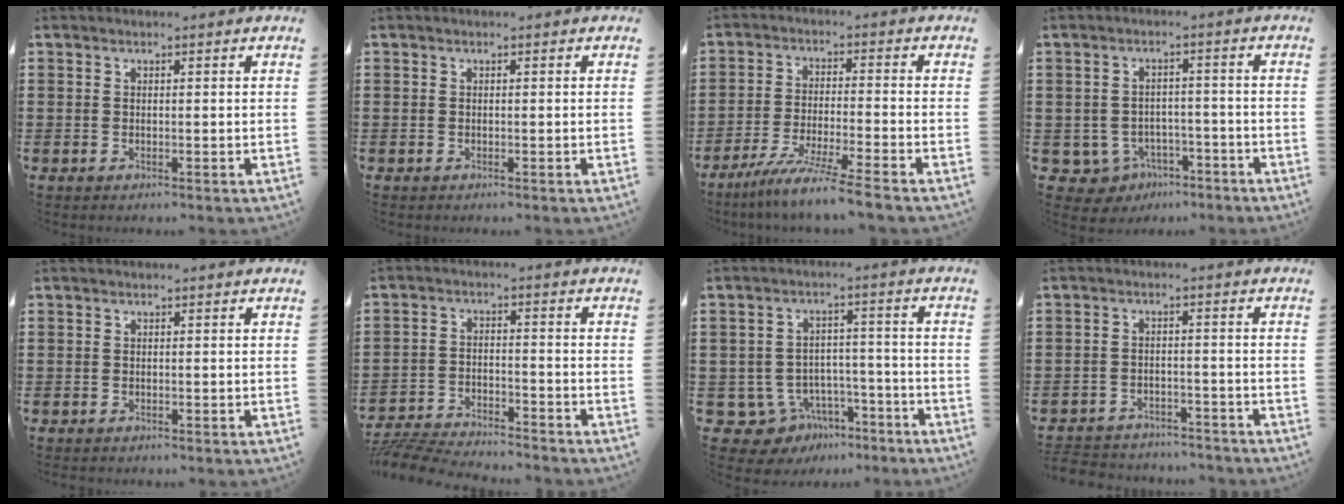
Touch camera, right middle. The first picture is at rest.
{"total": 0.0}
{"total": 6.9, "force": [-5.9, -1.1, 3.5], "torque": [-0.070, -0.026, -0.111]}
{"total": 4.0, "force": [-3.1, 2.4, 0.9], "torque": [-0.033, 0.004, -0.061]}
{"total": 0.0}
{"total": 6.0, "force": [-5.9, 0.3, 1.0], "torque": [-0.031, 0.003, -0.120]}
{"total": 6.7, "force": [-5.0, 4.1, 1.8], "torque": [-0.055, 0.019, -0.095]}
{"total": 3.4, "force": [-3.3, 0.5, 0.0], "torque": [-0.006, 0.000, -0.071]}